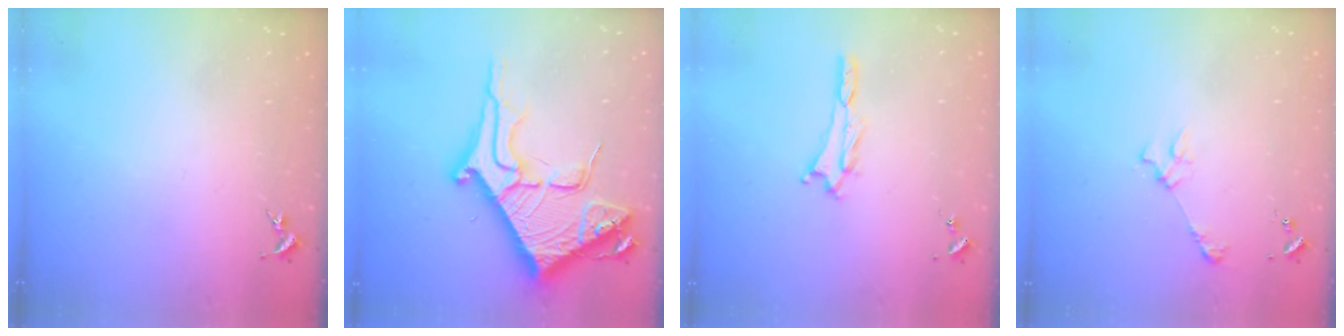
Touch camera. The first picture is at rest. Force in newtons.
{"total": 13.9, "press": 13.9, "slide": 1.5}
{"total": 1.8, "press": 1.8, "slide": 0.1}
{"total": 2.4, "press": 2.4, "slide": 0.3}